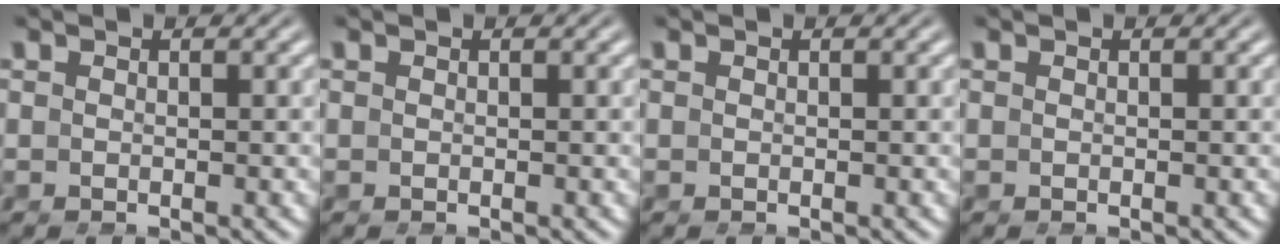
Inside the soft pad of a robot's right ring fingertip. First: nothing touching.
{"total": 0.0}
{"total": 0.0}
{"total": 0.0}